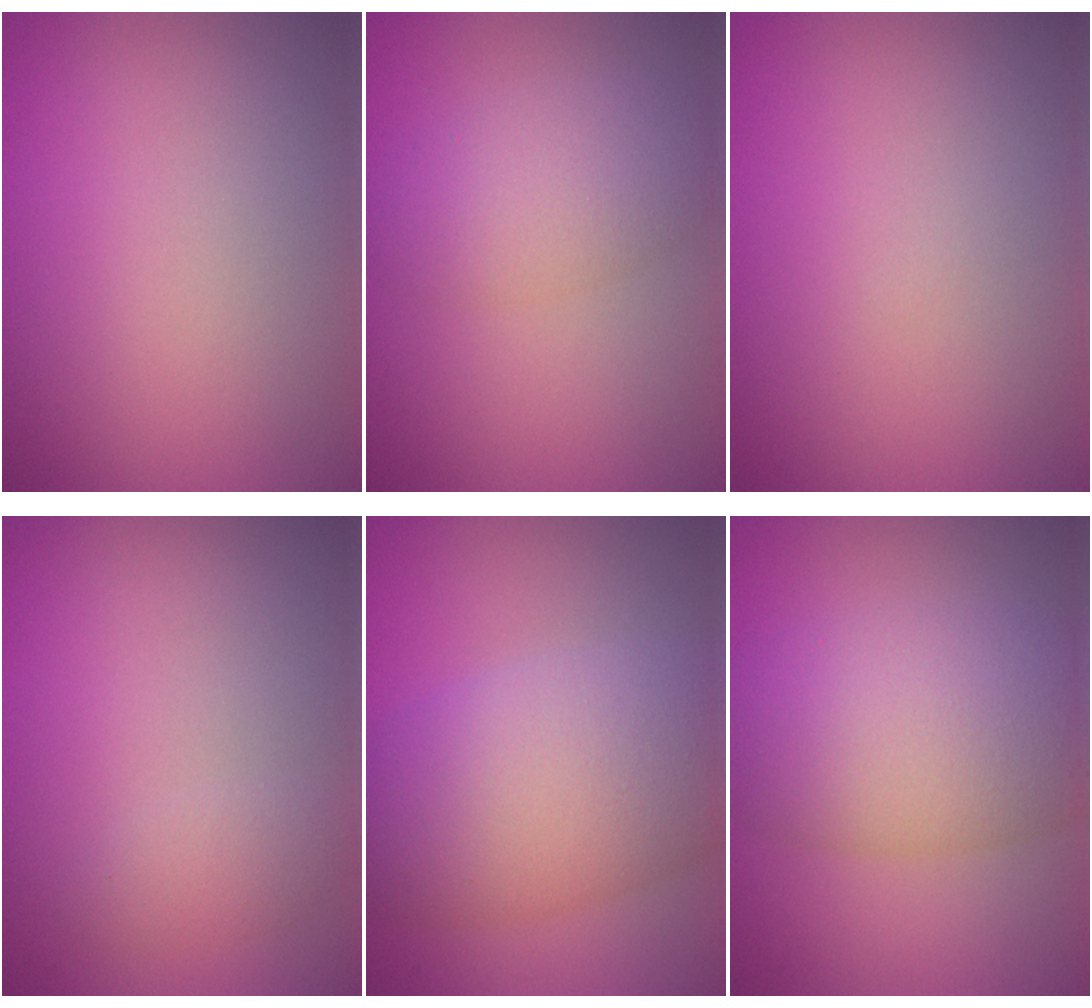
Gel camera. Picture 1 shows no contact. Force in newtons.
{"total": 4.0, "press": 4.0, "slide": 0.1}
{"total": 0.0}
{"total": 1.3, "press": 1.3, "slide": 0.1}
{"total": 8.6, "press": 8.6, "slide": 0.6}
{"total": 7.9, "press": 7.9, "slide": 0.2}